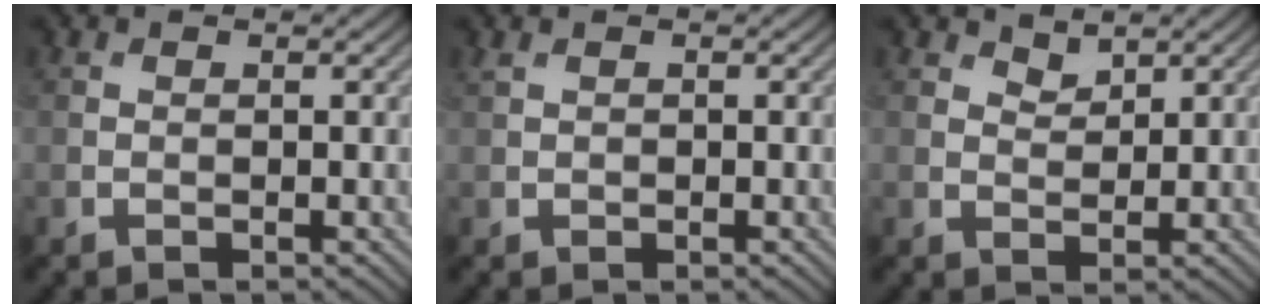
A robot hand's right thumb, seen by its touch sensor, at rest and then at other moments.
{"total": 0.8, "force": [0.3, 0.5, 0.5], "torque": [-0.017, 0.002, 0.010]}
{"total": 1.8, "force": [1.5, 0.9, 0.6], "torque": [-0.015, -0.004, 0.030]}